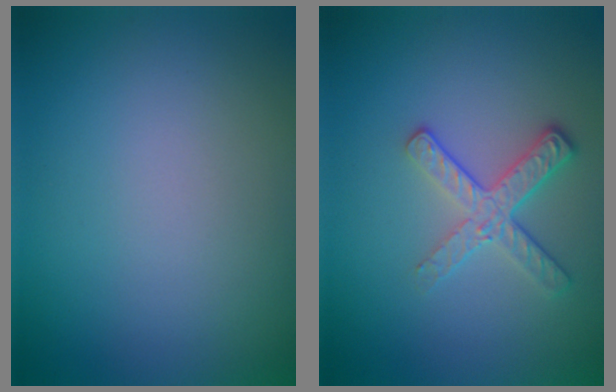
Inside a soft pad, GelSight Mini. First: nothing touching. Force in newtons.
{"total": 2.8, "press": 2.5, "slide": 1.3}